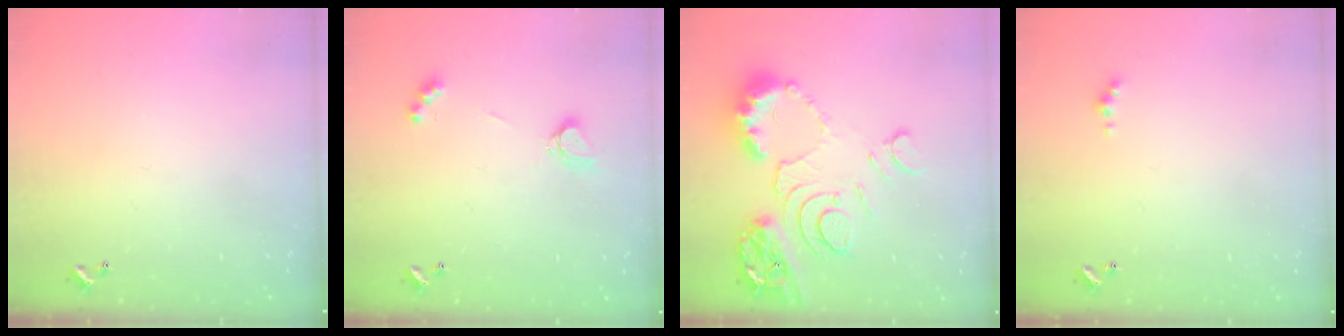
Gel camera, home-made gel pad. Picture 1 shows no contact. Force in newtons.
{"total": 2.8, "press": 2.8, "slide": 0.5}
{"total": 14.0, "press": 13.9, "slide": 1.5}
{"total": 1.0, "press": 0.9, "slide": 0.5}